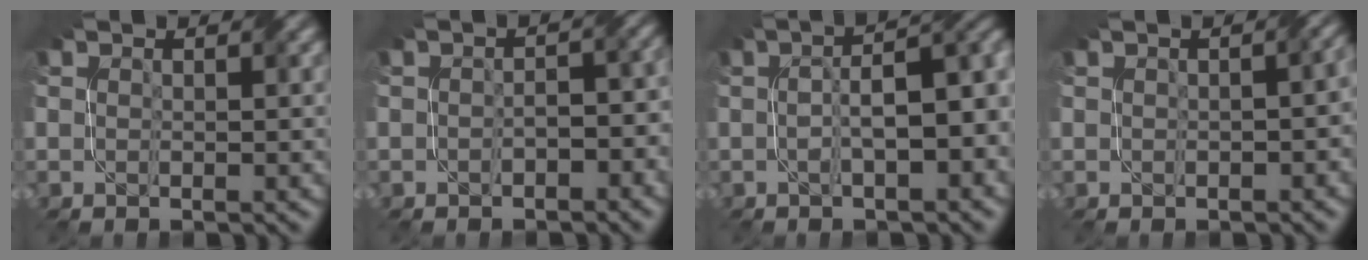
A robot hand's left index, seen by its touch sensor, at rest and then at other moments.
{"total": 2.7, "force": [-1.3, 1.6, 1.8], "torque": [-0.020, 0.005, -0.013]}
{"total": 7.0, "force": [-0.2, 2.5, 6.6], "torque": [-0.084, 0.015, 0.006]}
{"total": 3.5, "force": [-0.1, 1.9, 3.0], "torque": [-0.017, 0.002, 0.008]}